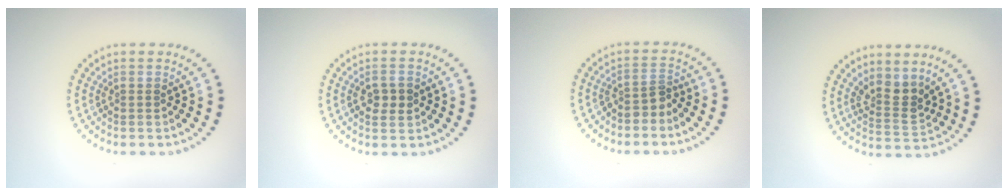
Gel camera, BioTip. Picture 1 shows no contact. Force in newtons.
{"total": 2.2, "press": 2.2, "slide": 0.2}
{"total": 2.0, "press": 1.4, "slide": 1.4}
{"total": 2.7, "press": 2.2, "slide": 1.6}